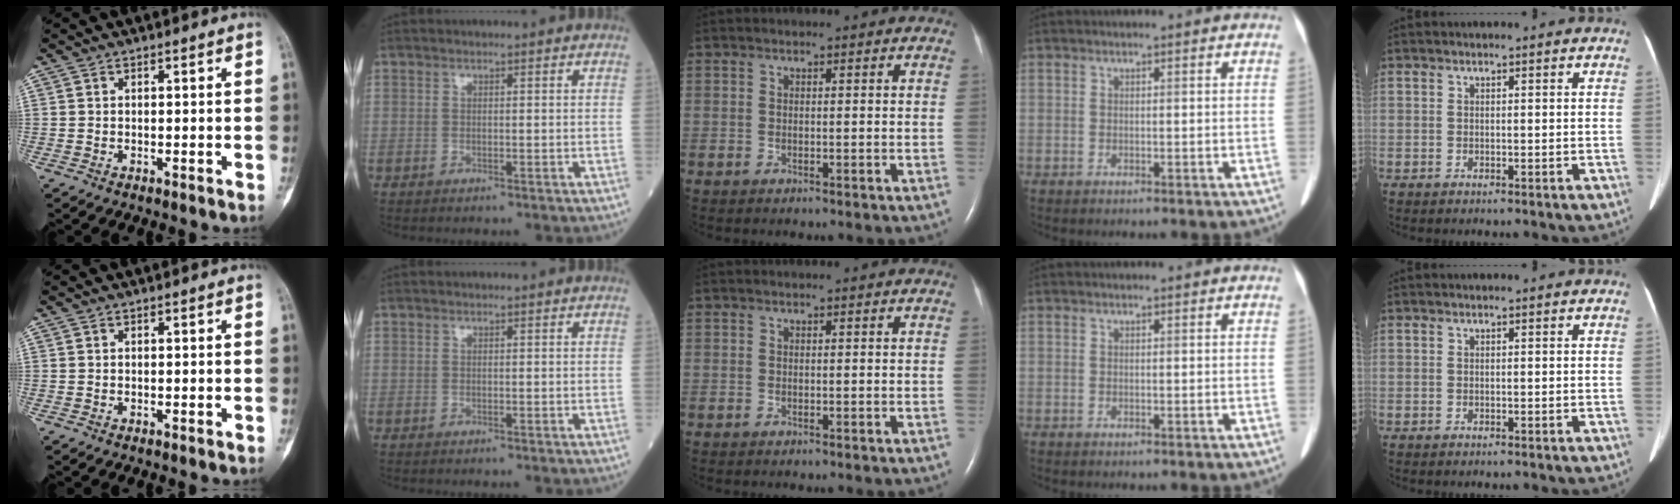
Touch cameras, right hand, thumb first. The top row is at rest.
{}